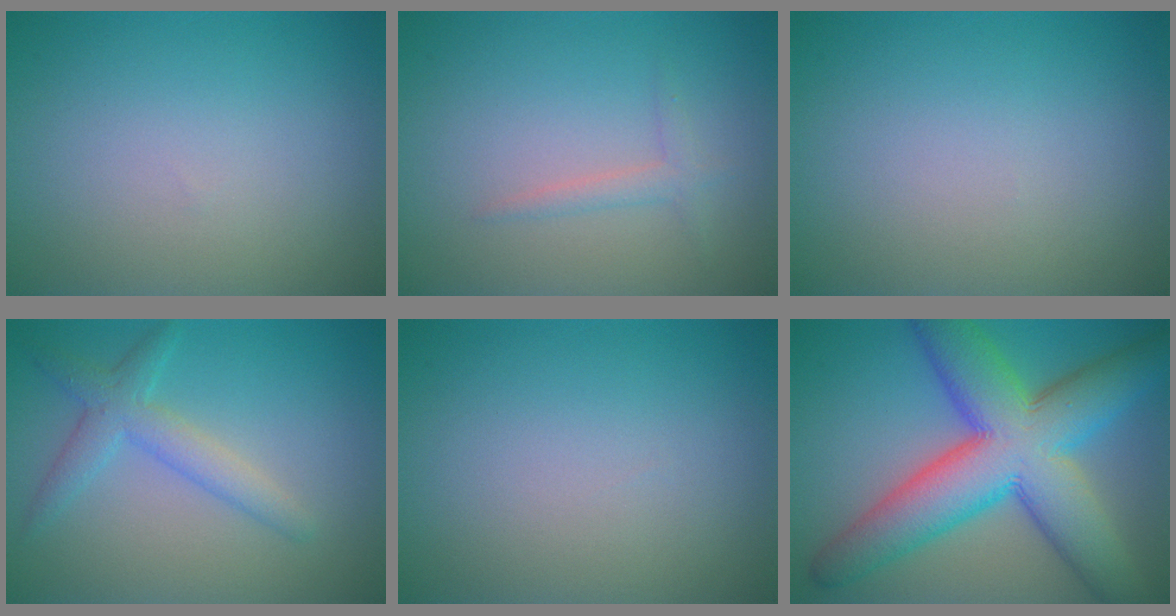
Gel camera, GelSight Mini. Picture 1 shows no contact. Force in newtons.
{"total": 1.4, "press": 1.4, "slide": 0.1}
{"total": 0.0}
{"total": 2.9, "press": 2.9, "slide": 0.1}
{"total": 0.0}
{"total": 12.5, "press": 12.5, "slide": 0.1}